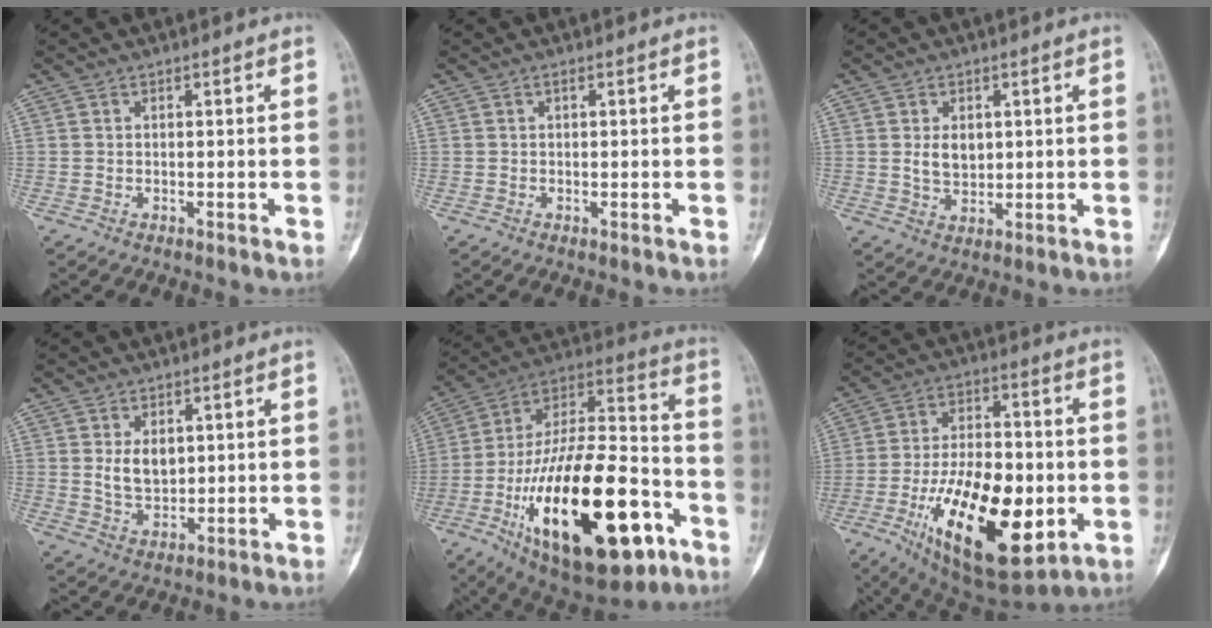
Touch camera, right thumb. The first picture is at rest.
{"total": 0.8, "force": [0.0, 0.3, 0.8], "torque": [-0.014, 0.001, 0.002]}
{"total": 4.5, "force": [1.0, 3.1, 3.0], "torque": [-0.039, -0.010, 0.024]}
{"total": 5.5, "force": [1.5, 3.6, 3.9], "torque": [-0.053, -0.016, 0.035]}
{"total": 35.1, "force": [-13.2, 15.0, 28.8], "torque": [-0.496, 0.054, -0.199]}
{"total": 25.2, "force": [-6.8, 11.8, 21.2], "torque": [-0.364, -0.002, -0.093]}